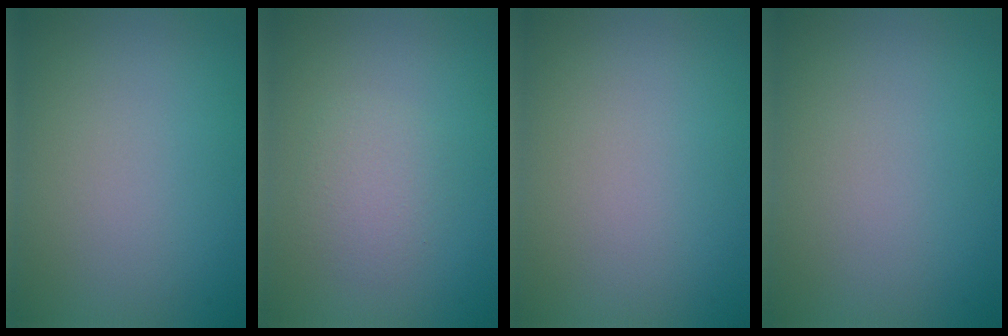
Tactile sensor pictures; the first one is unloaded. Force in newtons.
{"total": 2.0, "press": 2.0, "slide": 0.0}
{"total": 0.0}
{"total": 0.0}